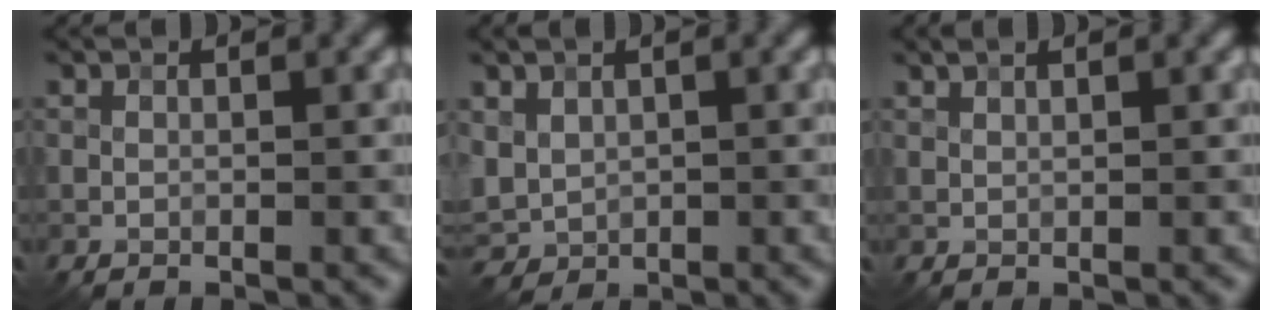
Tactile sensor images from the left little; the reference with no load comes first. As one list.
[{"total": 3.0, "force": [0.6, 2.4, 1.7], "torque": [-0.042, 0.000, 0.014]}, {"total": 0.9, "force": [0.8, 0.0, 0.2], "torque": [-0.007, 0.000, 0.016]}]